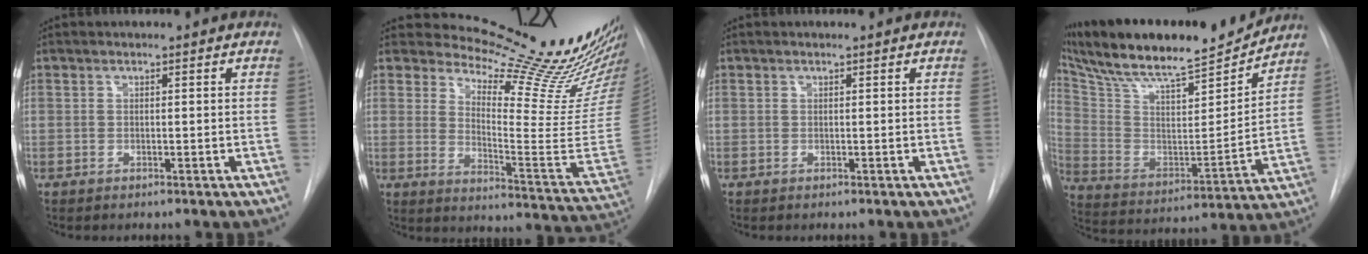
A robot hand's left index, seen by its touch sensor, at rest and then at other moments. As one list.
[{"total": 23.1, "force": [20.6, 2.3, 10.2], "torque": [-0.136, -0.131, 0.257]}, {"total": 0.0}, {"total": 24.0, "force": [20.9, 3.9, 11.1], "torque": [-0.210, -0.001, 0.336]}]